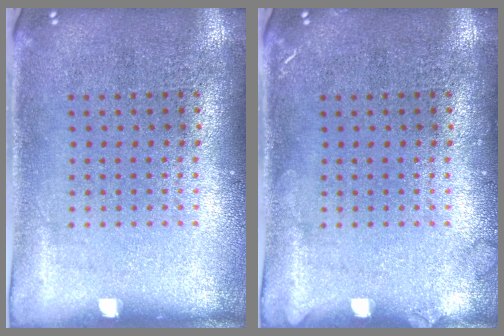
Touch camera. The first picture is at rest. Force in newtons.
{"total": 0.8, "press": 0.8, "slide": 0.1}